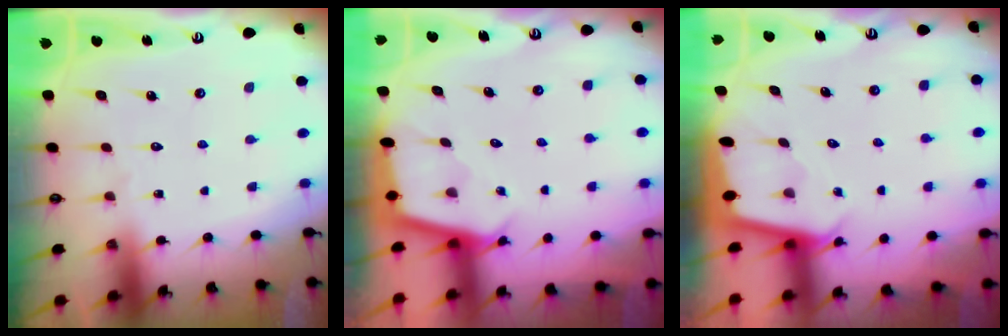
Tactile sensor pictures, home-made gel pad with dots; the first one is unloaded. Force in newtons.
{"total": 2.2, "press": 2.2, "slide": 0.2}
{"total": 2.0, "press": 2.0, "slide": 0.1}